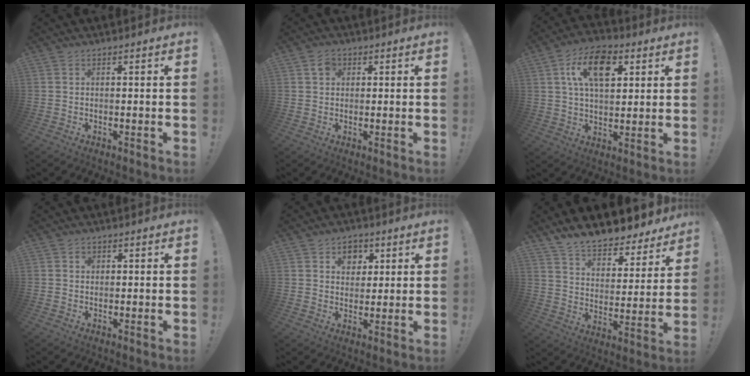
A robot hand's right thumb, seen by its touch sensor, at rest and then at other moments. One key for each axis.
{"total": 2.2, "fx": 0.8, "fy": 1.6, "fz": 1.3, "tx": -0.017, "ty": 0.001, "tz": 0.013}
{"total": 14.6, "fx": 5.6, "fy": 8.5, "fz": 10.4, "tx": -0.158, "ty": -0.001, "tz": 0.101}
{"total": 1.0, "fx": 0.5, "fy": 0.9, "fz": 0.2, "tx": 0.009, "ty": -0.004, "tz": 0.007}
{"total": 6.9, "fx": 3.0, "fy": 5.8, "fz": 2.3, "tx": -0.017, "ty": -0.016, "tz": 0.053}
{"total": 10.6, "fx": 9.9, "fy": 2.9, "fz": 2.6, "tx": -0.055, "ty": -0.092, "tz": 0.176}